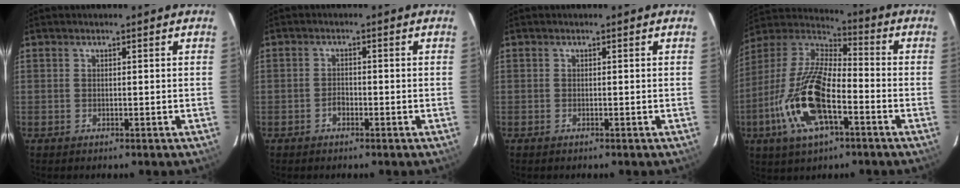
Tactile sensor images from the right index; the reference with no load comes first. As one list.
[{"total": 1.6, "force": [-1.0, 1.0, 0.6], "torque": [-0.012, 0.004, -0.018]}, {"total": 0.0}, {"total": 19.2, "force": [-7.2, 7.6, 16.1], "torque": [-0.340, -0.018, -0.145]}]